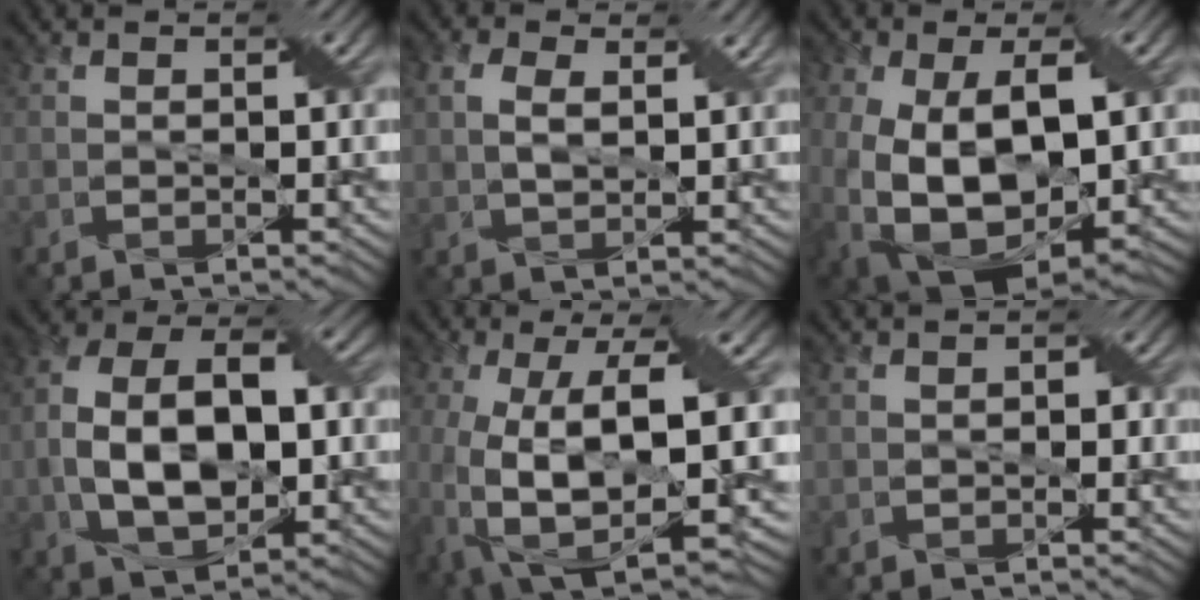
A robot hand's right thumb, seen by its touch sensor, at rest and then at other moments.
{"total": 5.0, "force": [1.6, 2.9, 3.8], "torque": [-0.085, 0.004, 0.025]}
{"total": 17.3, "force": [-1.6, 10.6, 13.5], "torque": [-0.248, -0.038, 0.002]}
{"total": 13.4, "force": [-1.1, 8.1, 10.6], "torque": [-0.215, 0.007, -0.019]}
{"total": 15.7, "force": [-3.5, 6.1, 14.0], "torque": [-0.299, -0.043, -0.042]}
{"total": 1.3, "force": [-0.5, 1.0, 0.6], "torque": [-0.011, -0.001, -0.008]}